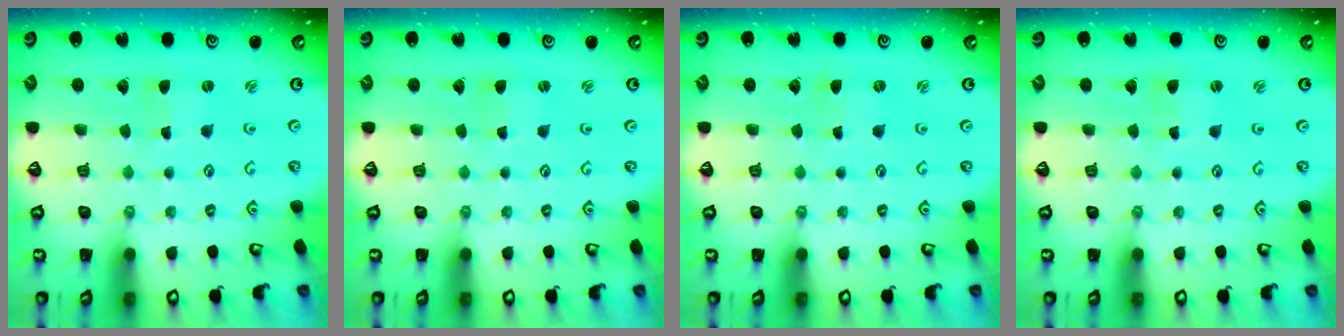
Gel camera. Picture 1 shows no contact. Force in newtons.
{"total": 1.7, "press": 1.7, "slide": 0.3}
{"total": 0.0}
{"total": 0.0}